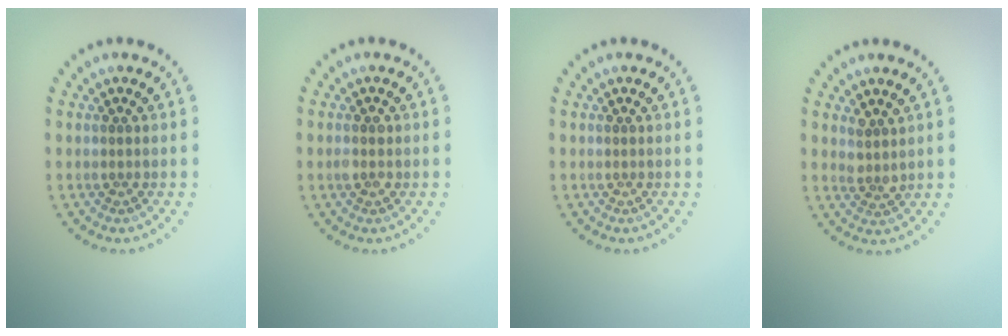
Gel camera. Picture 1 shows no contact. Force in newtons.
{"total": 1.1, "press": 1.1, "slide": 0.0}
{"total": 0.0}
{"total": 1.6, "press": 1.3, "slide": 1.0}